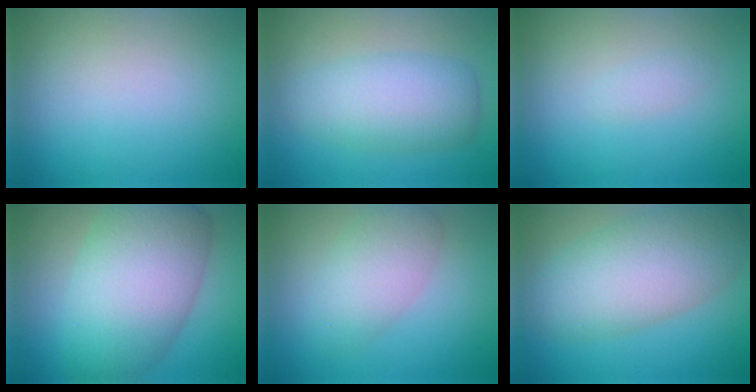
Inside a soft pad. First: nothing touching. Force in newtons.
{"total": 5.2, "press": 5.2, "slide": 0.0}
{"total": 0.8, "press": 0.8, "slide": 0.1}
{"total": 10.6, "press": 10.6, "slide": 0.1}
{"total": 3.7, "press": 3.7, "slide": 0.1}
{"total": 7.9, "press": 7.9, "slide": 0.3}